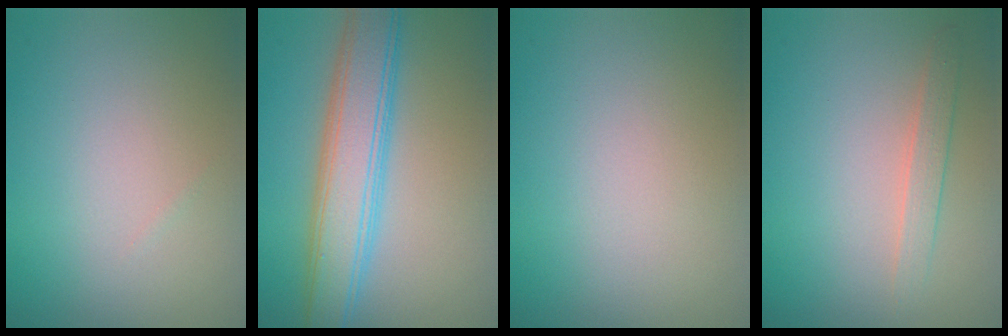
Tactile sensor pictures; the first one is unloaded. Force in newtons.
{"total": 6.1, "press": 6.1, "slide": 0.3}
{"total": 0.0}
{"total": 1.6, "press": 1.6, "slide": 0.0}